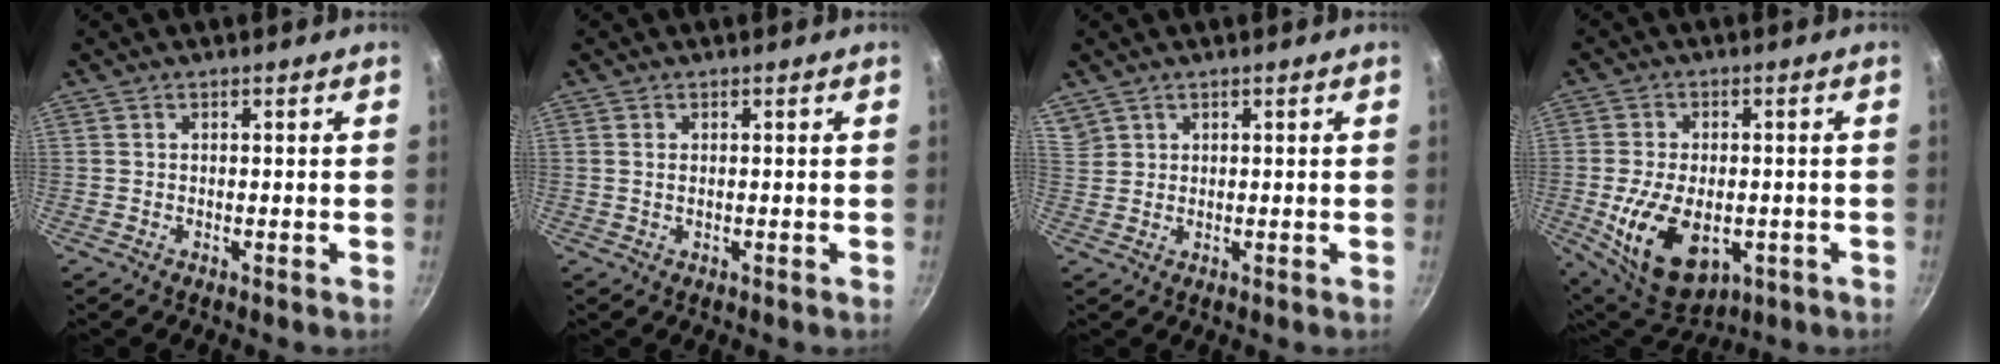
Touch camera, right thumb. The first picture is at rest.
{"total": 0.9, "force": [0.2, 0.5, 0.7], "torque": [-0.013, 0.001, 0.004]}
{"total": 0.6, "force": [0.4, 0.4, 0.0], "torque": [0.006, 0.007, 0.008]}
{"total": 15.5, "force": [-3.4, 9.5, 11.7], "torque": [-0.190, -0.003, -0.038]}